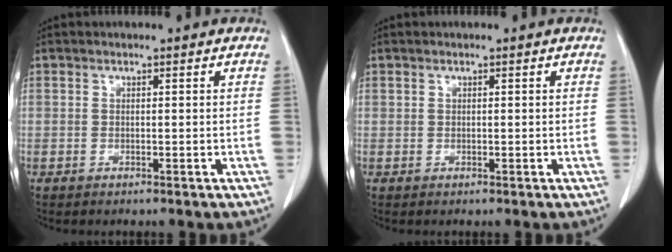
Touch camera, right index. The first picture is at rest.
{"total": 0.0}